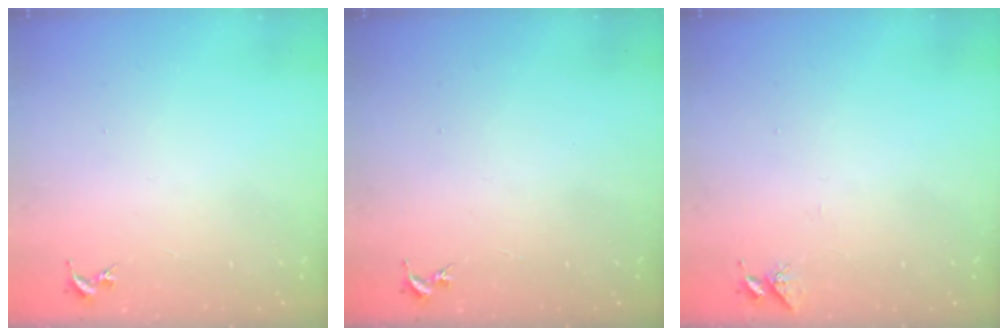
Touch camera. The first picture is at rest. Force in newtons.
{"total": 0.0}
{"total": 5.0, "press": 5.0, "slide": 0.4}